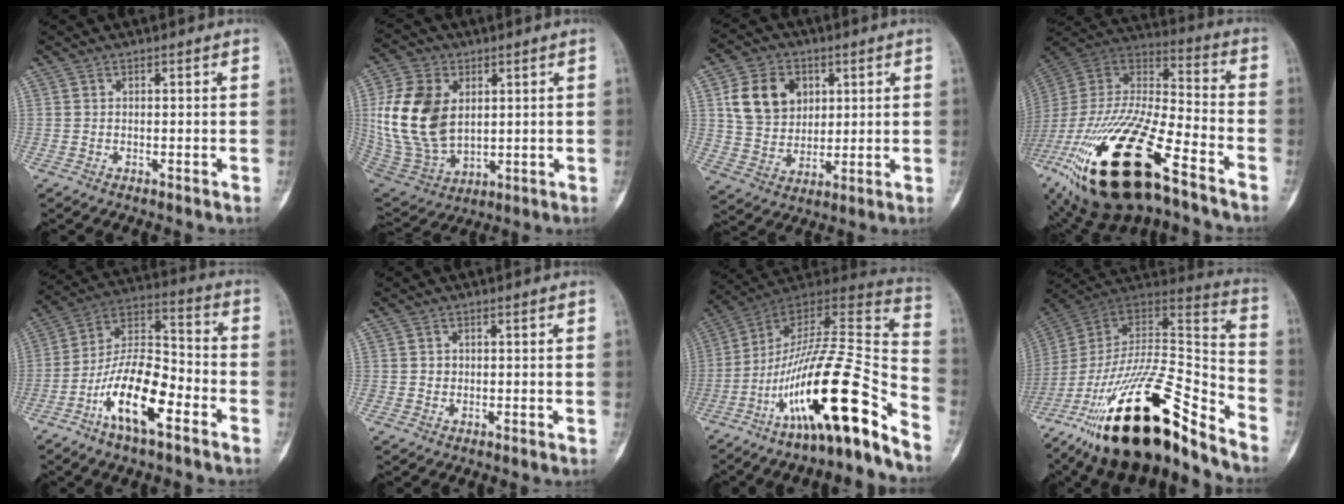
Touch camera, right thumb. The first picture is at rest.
{"total": 17.6, "force": [2.9, 12.0, 12.5], "torque": [-0.232, -0.011, 0.070]}
{"total": 12.3, "force": [3.8, 9.7, 6.5], "torque": [-0.083, -0.007, 0.073]}
{"total": 33.8, "force": [-17.9, 12.1, 26.0], "torque": [-0.552, 0.019, -0.313]}
{"total": 16.1, "force": [-7.6, 6.1, 12.9], "torque": [-0.232, 0.062, -0.140]}
{"total": 1.2, "force": [0.0, 1.2, 0.3], "torque": [0.009, 0.006, 0.000]}
{"total": 25.4, "force": [-15.0, 4.6, 20.0], "torque": [-0.325, 0.087, -0.250]}
{"total": 30.5, "force": [-19.8, 9.2, 21.3], "torque": [-0.344, 0.079, -0.334]}